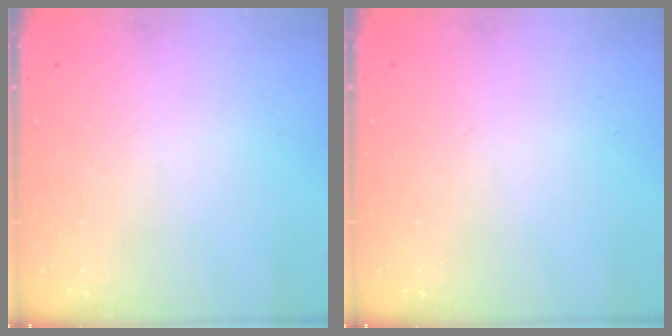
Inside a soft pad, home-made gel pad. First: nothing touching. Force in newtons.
{"total": 0.0}